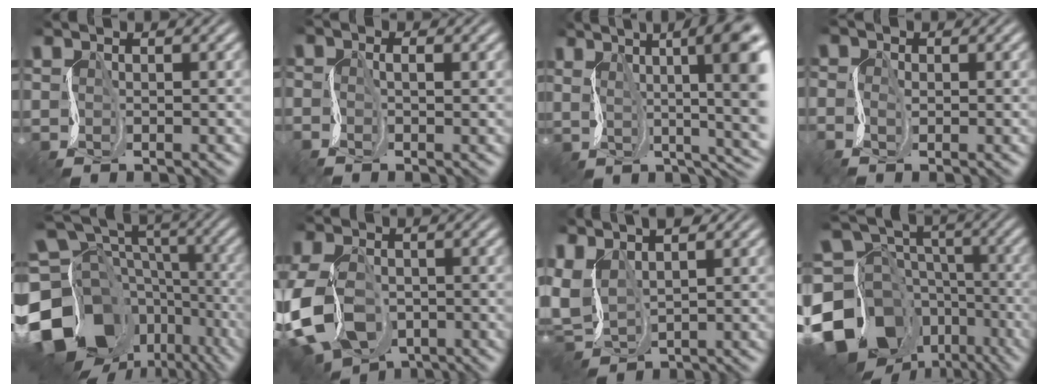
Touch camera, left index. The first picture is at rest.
{"total": 1.1, "force": [-1.0, -0.1, 0.5], "torque": [-0.009, 0.001, -0.020]}
{"total": 11.3, "force": [2.4, 3.1, 10.7], "torque": [-0.153, 0.014, 0.046]}
{"total": 1.4, "force": [-1.2, 0.5, 0.4], "torque": [-0.015, -0.006, -0.023]}
{"total": 18.0, "force": [-9.3, 12.8, 8.7], "torque": [-0.202, -0.012, -0.139]}
{"total": 9.2, "force": [-5.2, 5.7, 5.1], "torque": [-0.138, -0.037, -0.095]}
{"total": 4.8, "force": [1.0, 2.9, 3.7], "torque": [-0.102, 0.008, 0.019]}
{"total": 18.2, "force": [-9.9, 13.5, 7.1], "torque": [-0.175, -0.031, -0.154]}